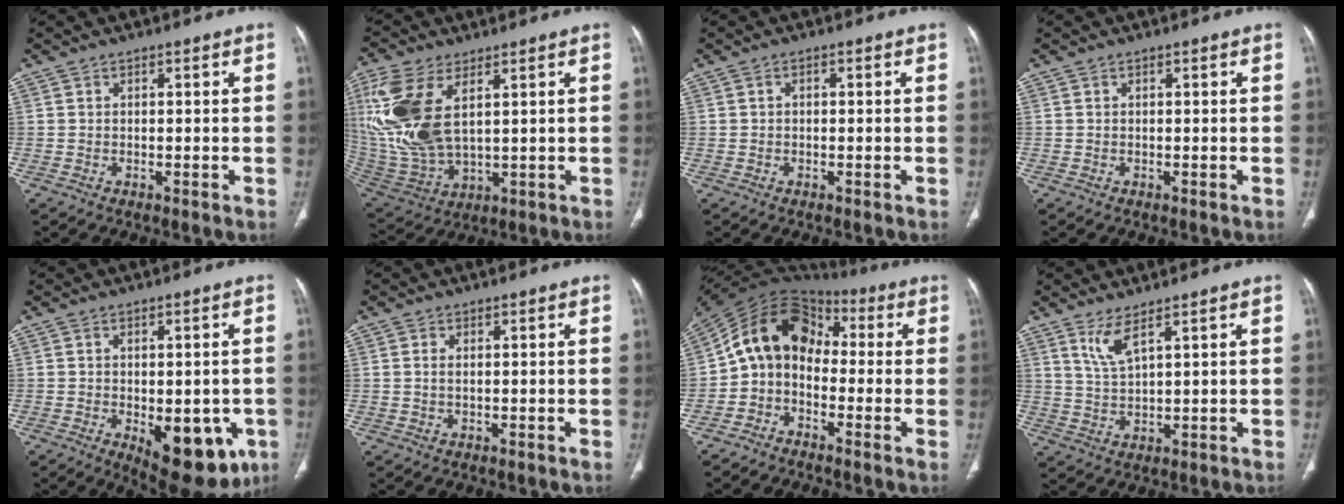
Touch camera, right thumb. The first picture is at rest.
{"total": 17.6, "force": [5.2, 8.8, 14.4], "torque": [-0.335, -0.017, 0.113]}
{"total": 0.7, "force": [0.0, 0.5, 0.5], "torque": [-0.007, 0.002, -0.003]}
{"total": 0.0}
{"total": 14.1, "force": [-4.7, 7.1, 11.2], "torque": [-0.121, -0.006, -0.046]}
{"total": 0.9, "force": [0.1, 0.4, 0.9], "torque": [-0.024, 0.002, 0.005]}
{"total": 12.0, "force": [-1.3, 9.4, 7.4], "torque": [-0.111, 0.067, -0.041]}
{"total": 4.5, "force": [2.9, 0.7, 3.3], "torque": [-0.074, -0.026, 0.069]}